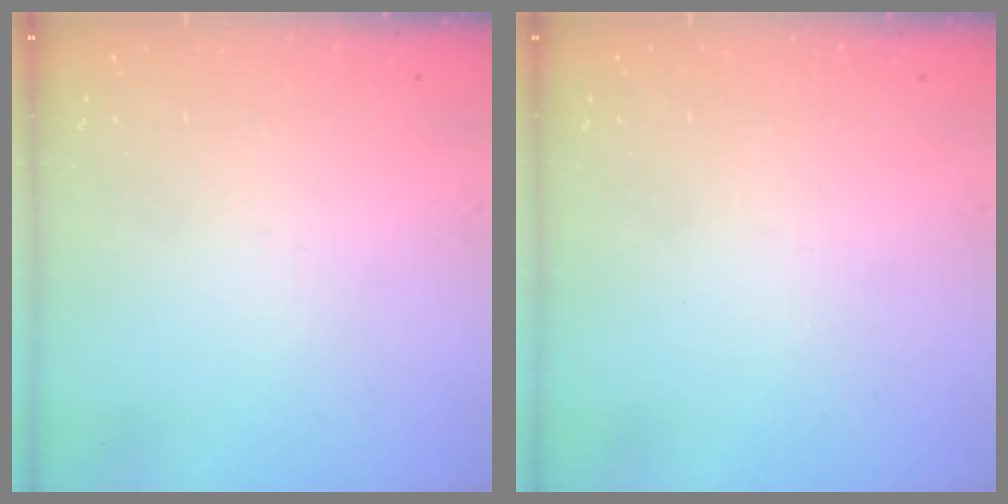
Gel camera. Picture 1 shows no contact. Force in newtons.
{"total": 0.0}